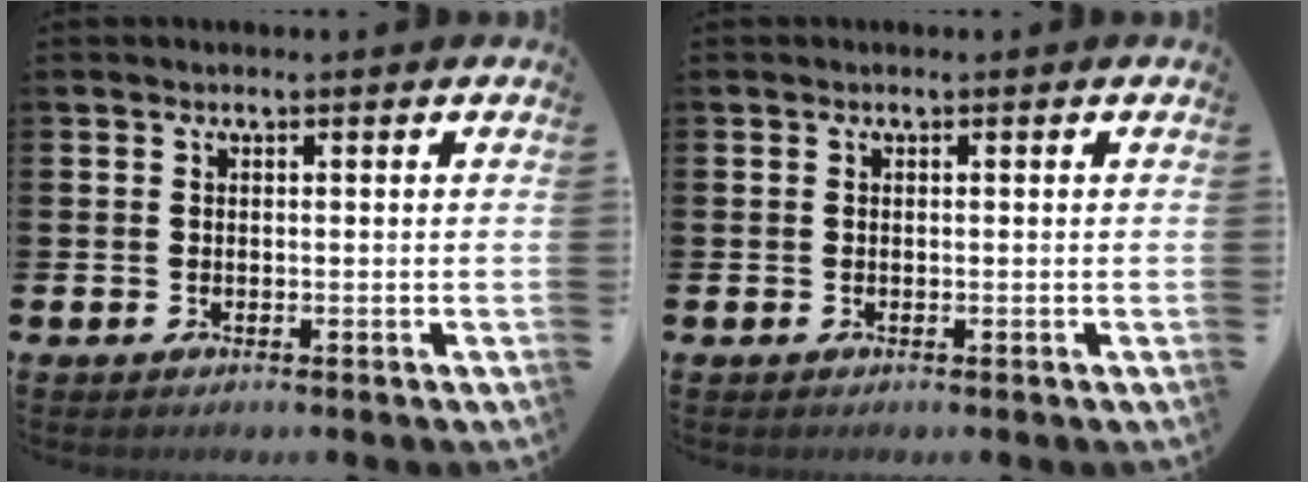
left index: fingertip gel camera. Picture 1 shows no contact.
{"total": 0.0}